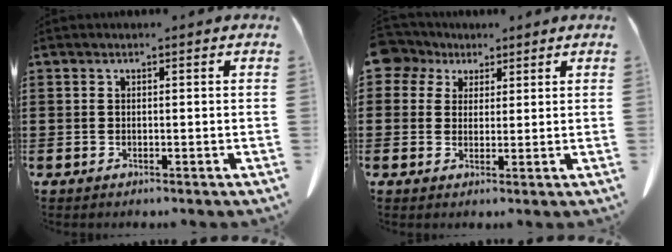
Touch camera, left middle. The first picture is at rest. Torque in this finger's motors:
{"motor_torque": [1.11, 1.02, 0.09, 0.05]}